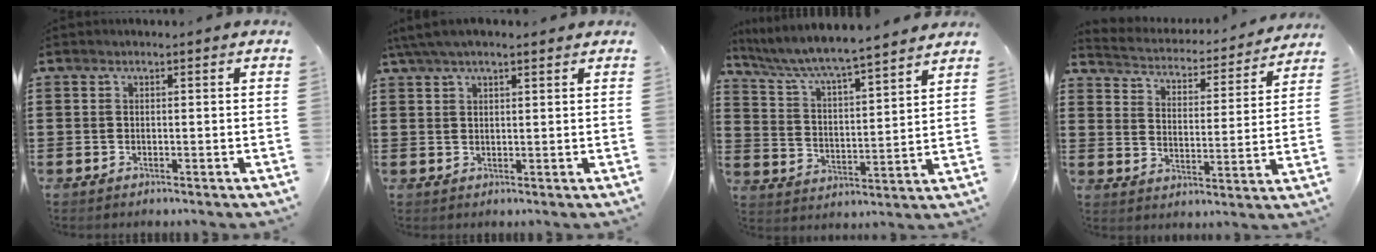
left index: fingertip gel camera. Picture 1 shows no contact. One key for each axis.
{"total": 3.8, "fx": 2.7, "fy": 0.8, "fz": 2.5, "tx": -0.054, "ty": 0.004, "tz": 0.050}
{"total": 5.3, "fx": 5.0, "fy": -0.1, "fz": 1.9, "tx": -0.062, "ty": -0.036, "tz": 0.078}
{"total": 2.9, "fx": 2.9, "fy": 0.2, "fz": 0.1, "tx": -0.024, "ty": -0.032, "tz": 0.040}